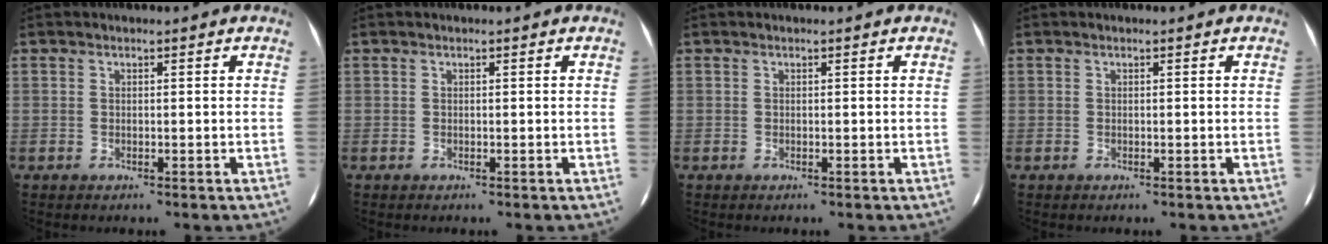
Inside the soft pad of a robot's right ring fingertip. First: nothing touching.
{"total": 0.0}
{"total": 0.0}
{"total": 0.0}